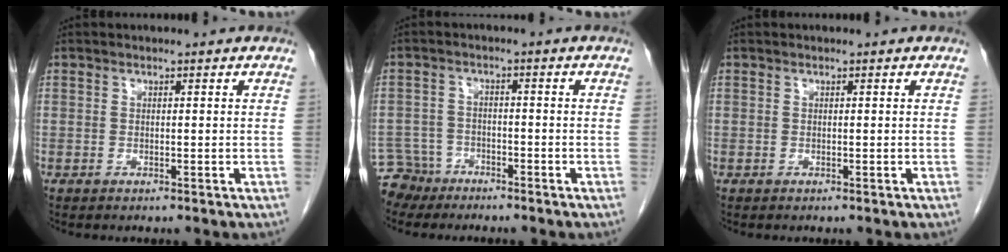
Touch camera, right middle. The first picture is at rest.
{"total": 4.5, "force": [-3.8, 2.3, -0.8], "torque": [0.015, -0.001, -0.073]}
{"total": 0.0}